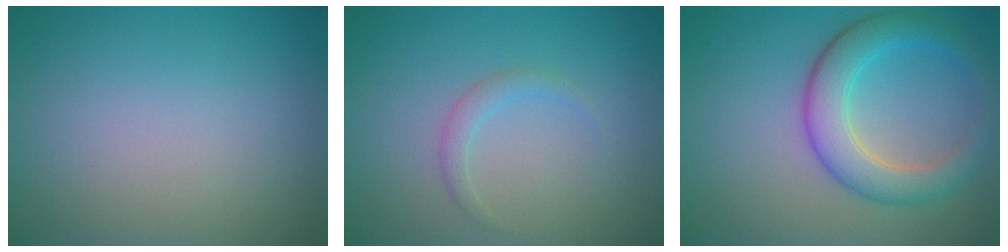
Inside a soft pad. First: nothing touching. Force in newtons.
{"total": 1.2, "press": 1.1, "slide": 0.1}
{"total": 5.2, "press": 5.2, "slide": 0.1}